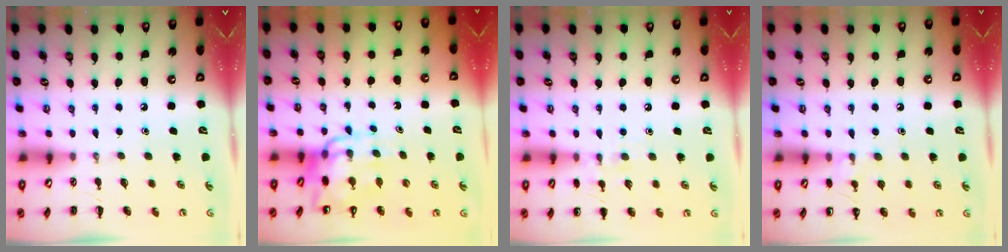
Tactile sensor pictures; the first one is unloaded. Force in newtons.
{"total": 12.0, "press": 11.4, "slide": 3.8}
{"total": 7.1, "press": 6.9, "slide": 1.7}
{"total": 6.6, "press": 6.3, "slide": 2.0}